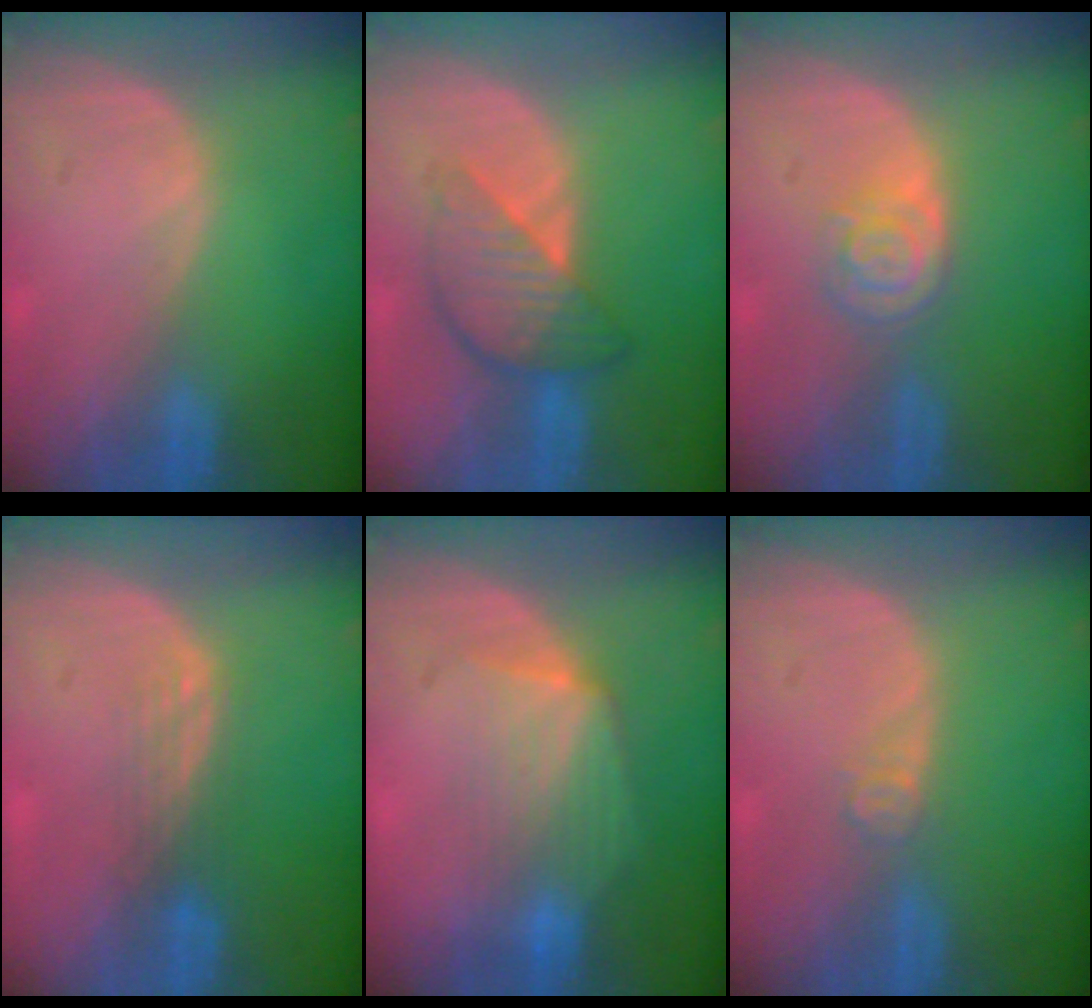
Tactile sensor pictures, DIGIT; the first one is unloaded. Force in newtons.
{"total": 6.2, "press": 6.2, "slide": 0.3}
{"total": 4.1, "press": 3.8, "slide": 1.6}
{"total": 3.0, "press": 2.5, "slide": 1.7}
{"total": 7.0, "press": 6.6, "slide": 2.3}
{"total": 2.0, "press": 1.6, "slide": 1.1}